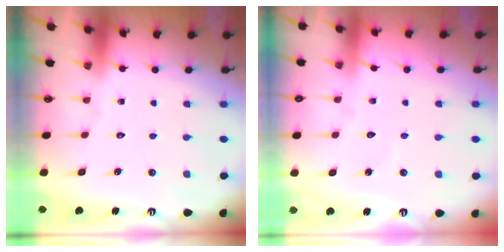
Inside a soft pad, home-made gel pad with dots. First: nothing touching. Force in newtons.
{"total": 2.1, "press": 2.1, "slide": 0.2}